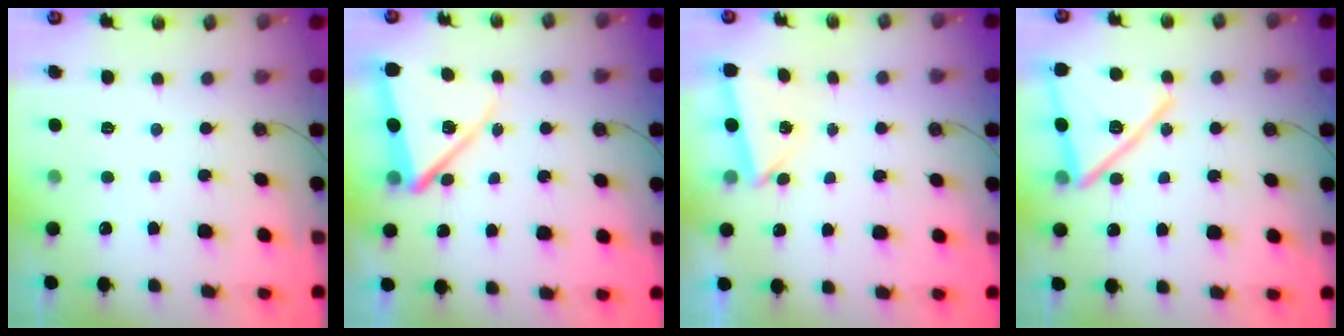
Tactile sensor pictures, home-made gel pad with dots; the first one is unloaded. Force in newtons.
{"total": 11.5, "press": 11.4, "slide": 1.3}
{"total": 2.6, "press": 1.9, "slide": 1.8}
{"total": 17.1, "press": 17.1, "slide": 1.6}